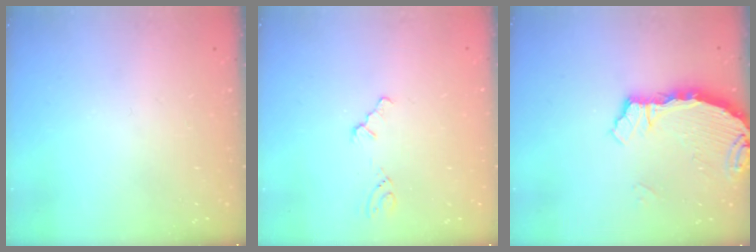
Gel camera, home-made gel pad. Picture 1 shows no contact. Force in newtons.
{"total": 1.2, "press": 1.1, "slide": 0.3}
{"total": 3.8, "press": 3.8, "slide": 0.4}